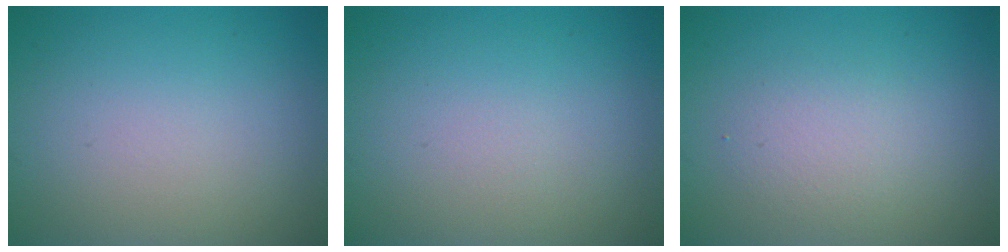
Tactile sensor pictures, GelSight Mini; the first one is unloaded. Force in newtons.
{"total": 0.0}
{"total": 2.2, "press": 2.2, "slide": 0.1}